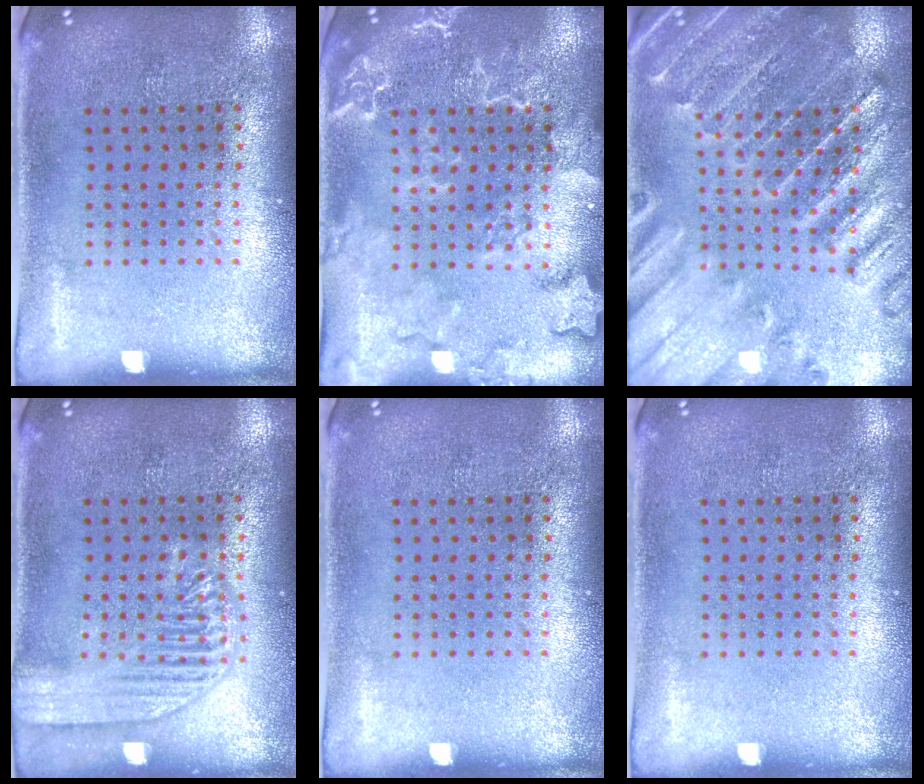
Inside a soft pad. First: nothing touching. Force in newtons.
{"total": 2.3, "press": 2.3, "slide": 0.2}
{"total": 2.0, "press": 2.0, "slide": 0.1}
{"total": 1.9, "press": 1.8, "slide": 0.2}
{"total": 0.0}
{"total": 0.0}